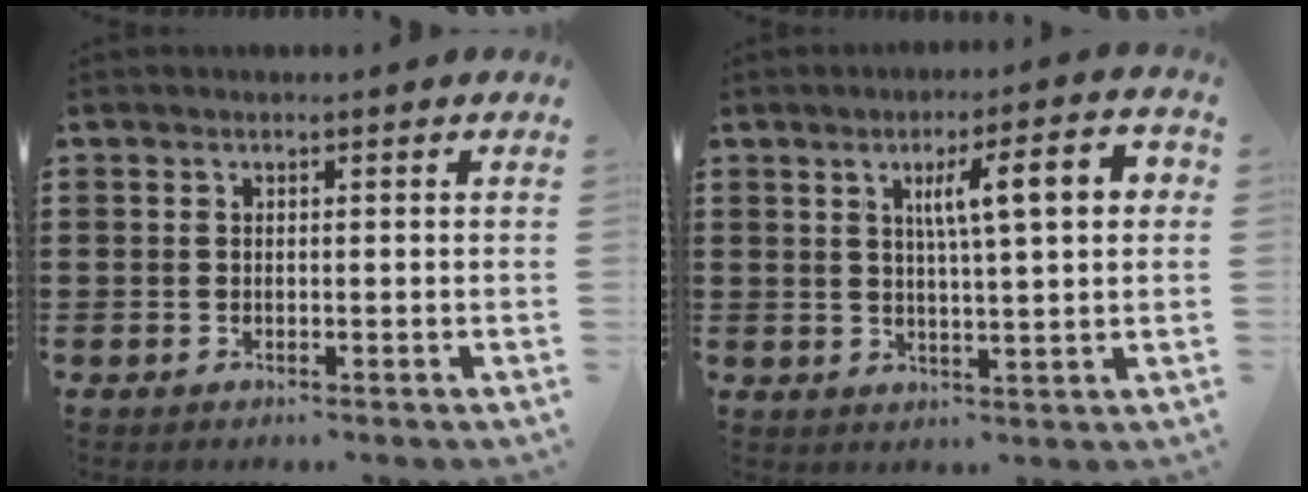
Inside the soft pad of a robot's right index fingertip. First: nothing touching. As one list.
[{"total": 8.8, "force": [2.4, 1.7, 8.3], "torque": [-0.148, 0.002, 0.032]}]